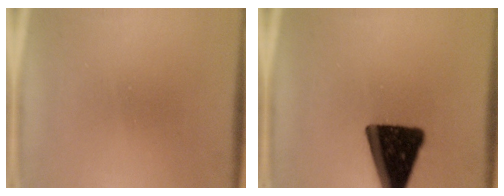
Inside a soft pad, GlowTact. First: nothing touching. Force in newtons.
{"total": 17.7}